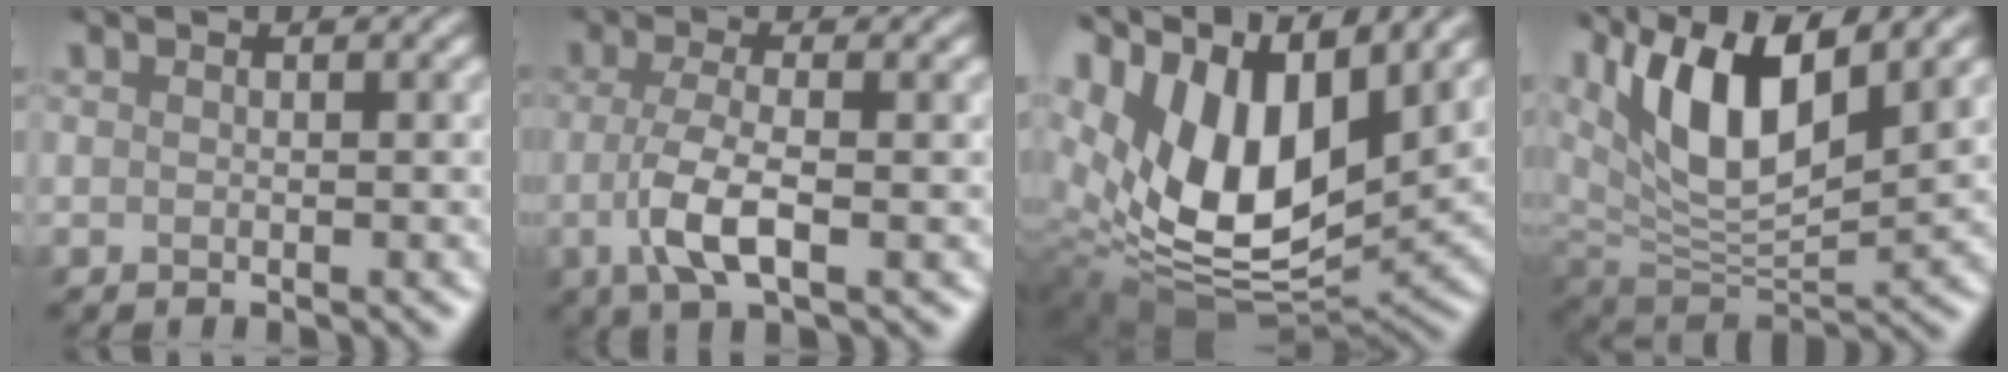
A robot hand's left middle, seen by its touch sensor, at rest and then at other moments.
{"total": 4.2, "force": [-1.1, 1.2, 3.9], "torque": [-0.087, 0.006, -0.026]}
{"total": 13.1, "force": [5.4, 6.9, 9.7], "torque": [-0.189, 0.004, 0.101]}
{"total": 9.7, "force": [5.0, 3.7, 7.5], "torque": [-0.143, -0.003, 0.091]}